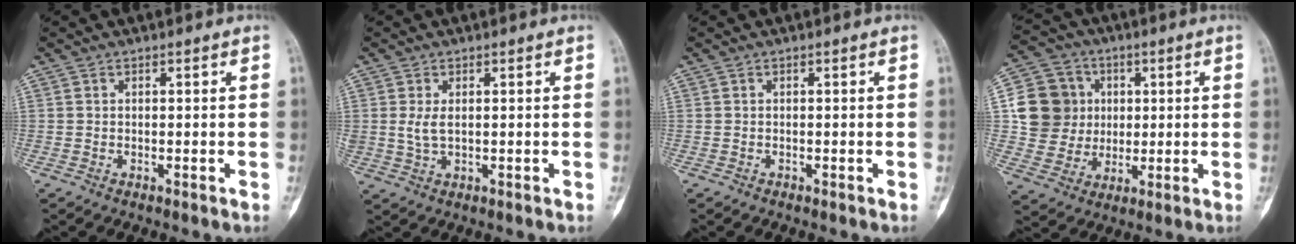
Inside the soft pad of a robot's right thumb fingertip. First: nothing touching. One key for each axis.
{"total": 2.8, "fx": 0.5, "fy": 1.5, "fz": 2.3, "tx": -0.051, "ty": -0.003, "tz": 0.018}
{"total": 0.0}
{"total": 13.1, "fx": 1.9, "fy": 12.2, "fz": 4.1, "tx": -0.049, "ty": 0.011, "tz": 0.039}